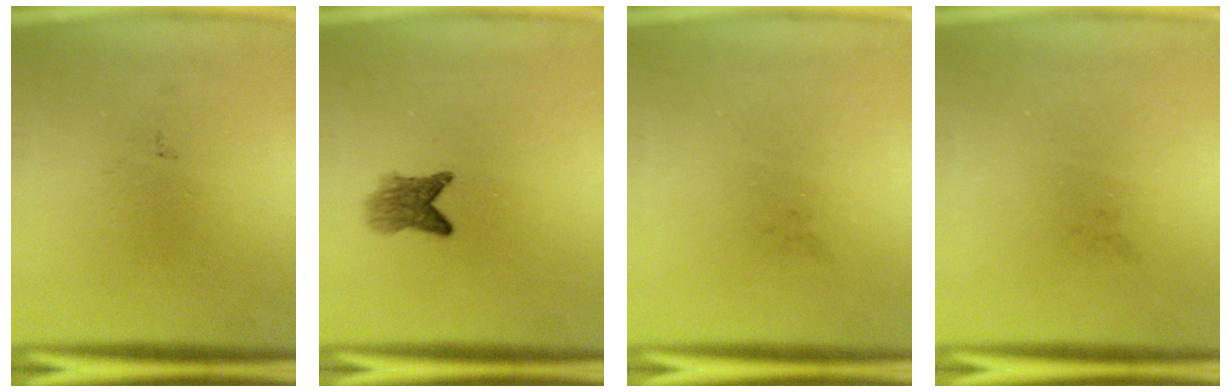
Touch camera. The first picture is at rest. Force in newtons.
{"total": 3.2}
{"total": 0.0}
{"total": 0.0}